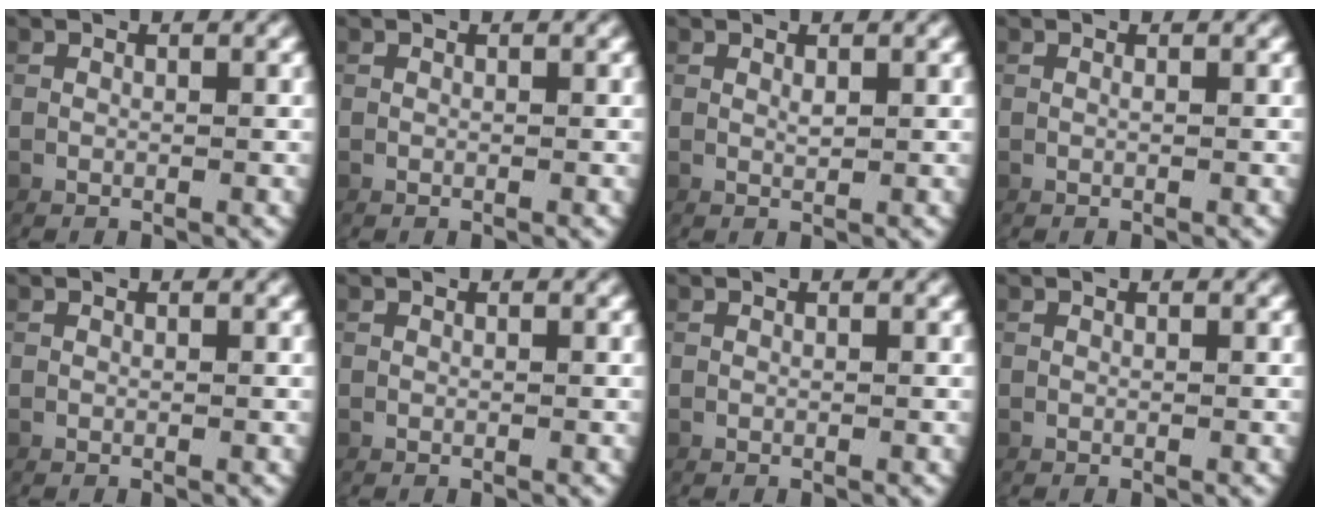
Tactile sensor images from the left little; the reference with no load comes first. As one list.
[{"total": 0.0}, {"total": 0.6, "force": [0.4, -0.3, 0.4], "torque": [-0.006, -0.007, 0.014]}, {"total": 0.0}, {"total": 0.0}, {"total": 0.0}, {"total": 0.0}, {"total": 0.0}]